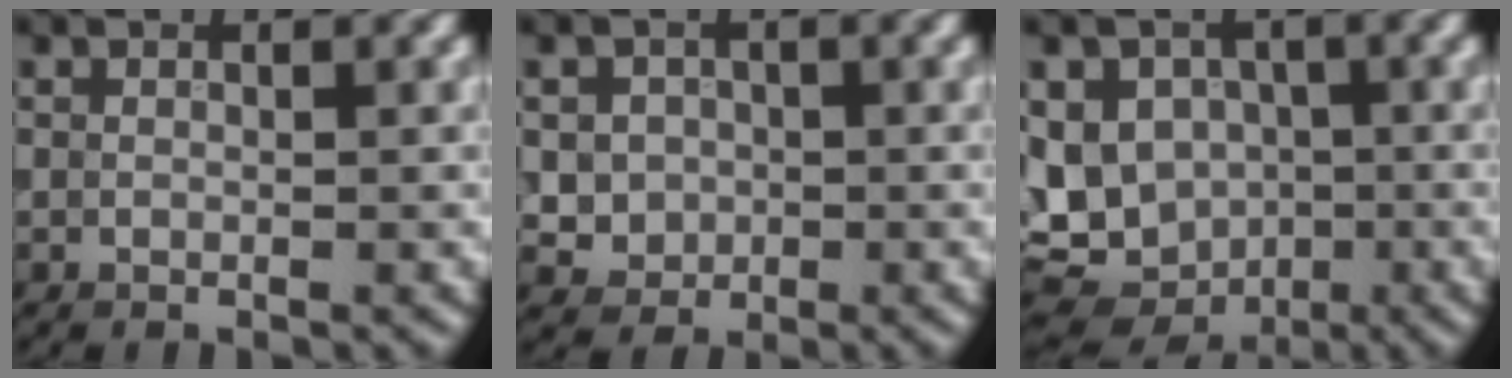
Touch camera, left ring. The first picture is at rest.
{"total": 3.0, "force": [0.2, 2.8, 1.1], "torque": [-0.008, -0.001, 0.002]}
{"total": 9.6, "force": [-0.9, 8.2, 4.8], "torque": [-0.068, -0.011, -0.026]}